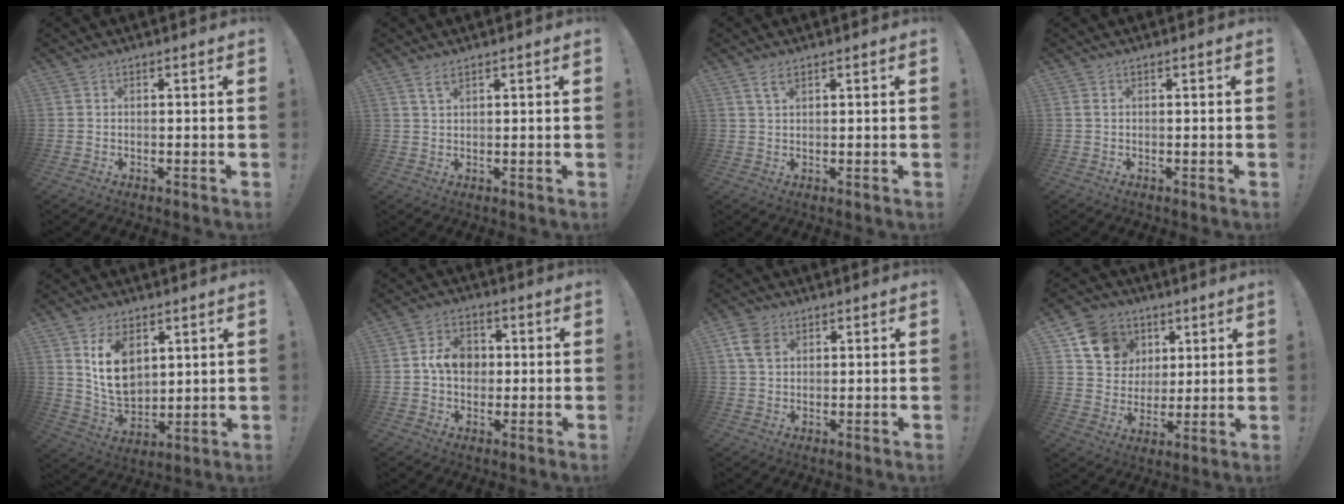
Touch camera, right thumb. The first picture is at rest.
{"total": 2.4, "force": [1.4, 0.3, 1.9], "torque": [-0.039, 0.000, 0.024]}
{"total": 2.7, "force": [1.5, 0.6, 2.2], "torque": [-0.045, 0.000, 0.026]}
{"total": 0.6, "force": [0.2, -0.1, 0.6], "torque": [-0.014, 0.001, 0.003]}
{"total": 12.3, "force": [5.6, 8.3, 7.1], "torque": [-0.124, -0.033, 0.107]}
{"total": 9.1, "force": [0.7, 7.4, 5.4], "torque": [-0.093, 0.013, 0.017]}
{"total": 7.2, "force": [2.9, 5.2, 4.0], "torque": [-0.071, -0.001, 0.058]}
{"total": 13.2, "force": [6.1, 11.1, 3.8], "torque": [-0.061, -0.023, 0.130]}